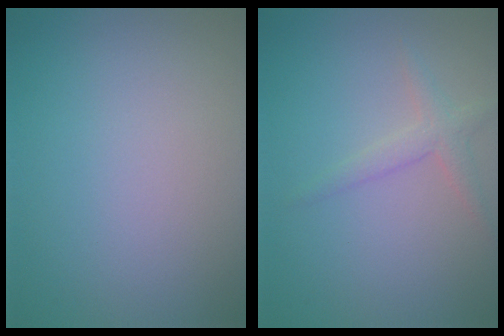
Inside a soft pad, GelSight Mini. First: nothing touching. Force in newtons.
{"total": 1.8, "press": 1.8, "slide": 0.1}